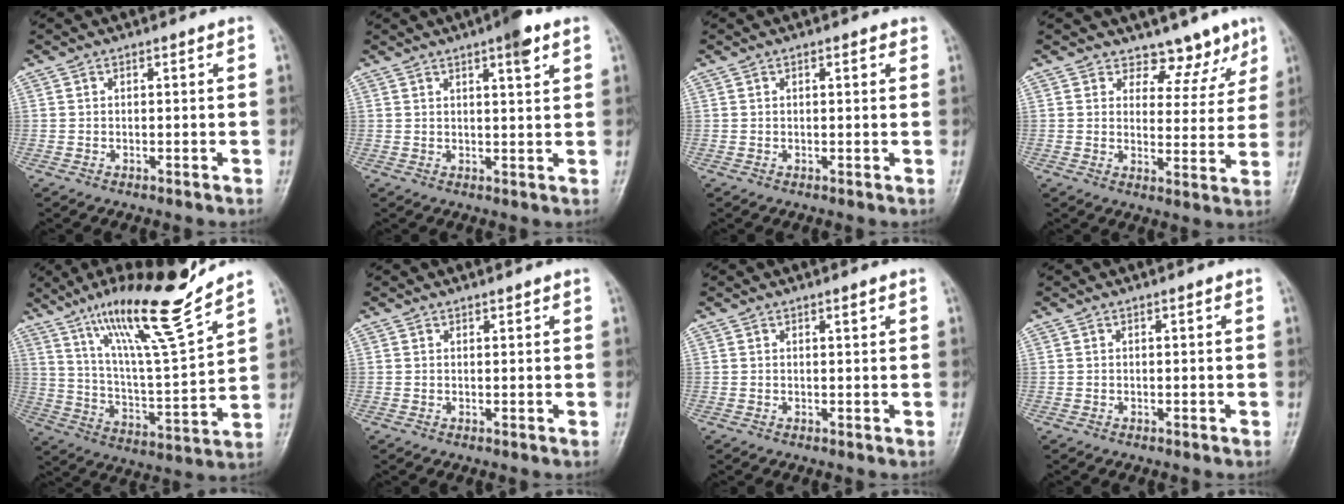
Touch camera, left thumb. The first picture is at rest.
{"total": 5.1, "force": [2.9, 1.0, 4.1], "torque": [-0.055, -0.010, 0.039]}
{"total": 1.4, "force": [0.8, 0.6, 1.1], "torque": [-0.012, 0.000, 0.007]}
{"total": 7.5, "force": [5.9, 4.2, 1.7], "torque": [0.014, -0.043, 0.075]}
{"total": 19.3, "force": [14.2, 1.7, 13.0], "torque": [-0.198, -0.080, 0.247]}
{"total": 0.7, "force": [0.6, 0.2, 0.2], "torque": [-0.004, -0.004, 0.009]}
{"total": 0.9, "force": [0.6, 0.2, 0.7], "torque": [-0.010, -0.003, 0.009]}
{"total": 0.0}